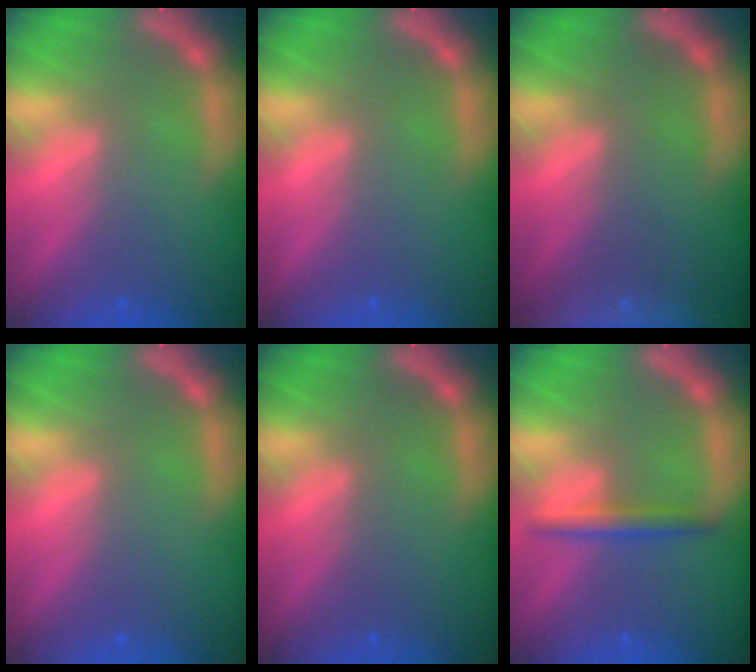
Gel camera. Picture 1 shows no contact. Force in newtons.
{"total": 0.0}
{"total": 10.0}
{"total": 0.0}
{"total": 0.0}
{"total": 2.5}